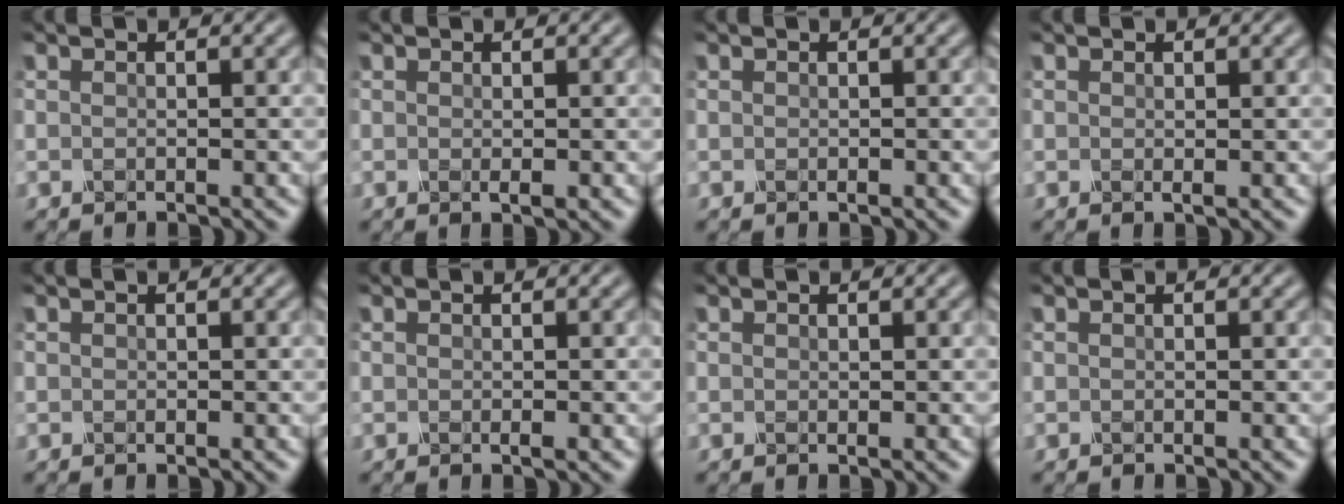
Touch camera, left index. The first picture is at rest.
{"total": 0.6, "force": [-0.1, 0.3, 0.6], "torque": [-0.010, -0.001, 0.002]}
{"total": 0.0}
{"total": 0.0}
{"total": 0.0}
{"total": 0.6, "force": [-0.4, 0.1, 0.4], "torque": [-0.007, -0.001, -0.003]}
{"total": 0.0}
{"total": 0.0}